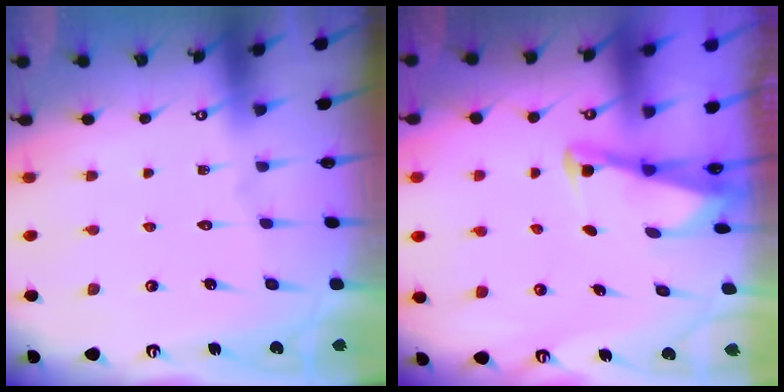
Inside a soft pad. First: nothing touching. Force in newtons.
{"total": 2.9, "press": 2.9, "slide": 0.4}